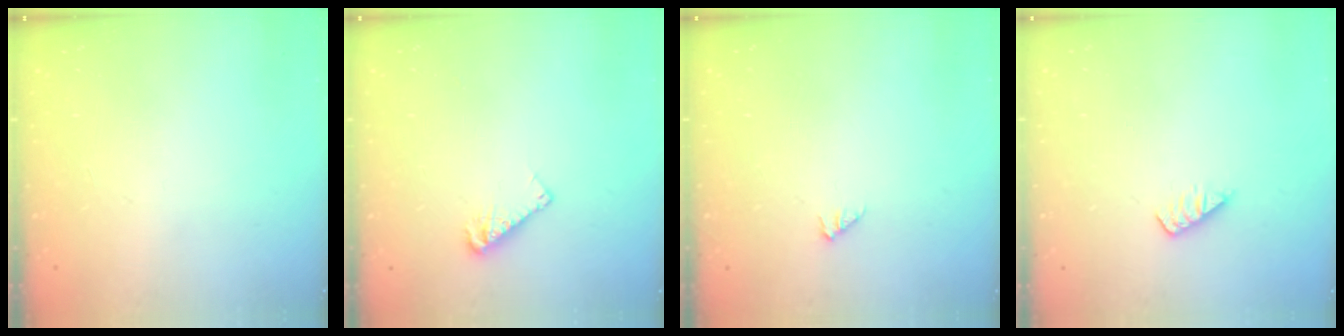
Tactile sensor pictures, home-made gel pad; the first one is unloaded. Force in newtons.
{"total": 5.0, "press": 5.0, "slide": 0.0}
{"total": 0.0}
{"total": 1.6, "press": 1.5, "slide": 0.3}